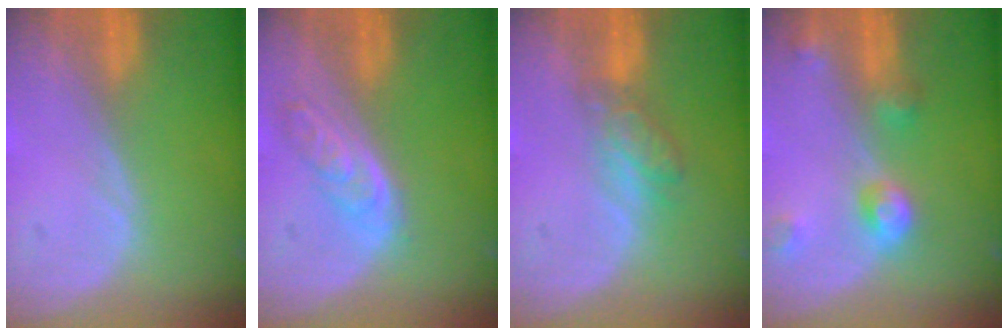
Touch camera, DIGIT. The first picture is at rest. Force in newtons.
{"total": 4.6, "press": 4.4, "slide": 1.1}
{"total": 4.1, "press": 4.1, "slide": 0.4}
{"total": 4.6, "press": 4.2, "slide": 2.0}